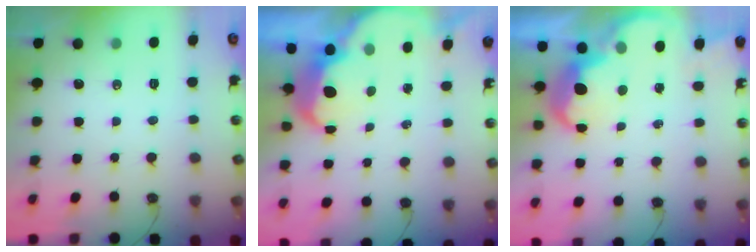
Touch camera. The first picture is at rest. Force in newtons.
{"total": 5.2, "press": 5.1, "slide": 0.8}
{"total": 7.6, "press": 7.5, "slide": 0.6}